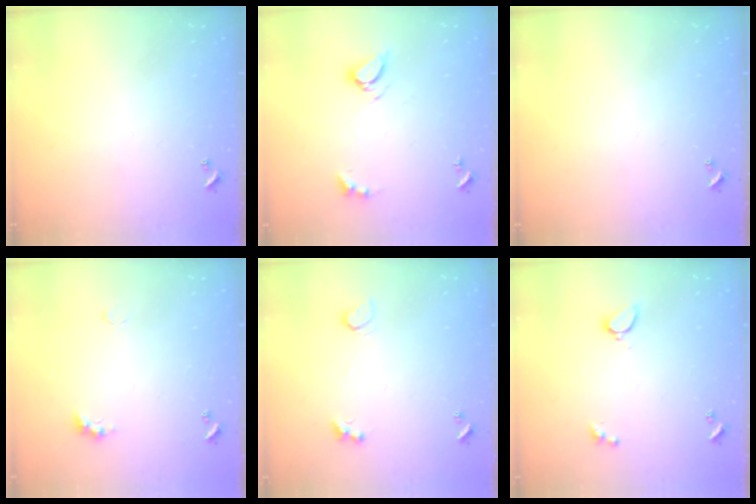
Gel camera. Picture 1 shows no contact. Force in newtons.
{"total": 7.6, "press": 7.6, "slide": 0.4}
{"total": 0.0}
{"total": 2.3, "press": 2.2, "slide": 0.7}
{"total": 3.2, "press": 2.9, "slide": 1.2}
{"total": 2.9, "press": 2.6, "slide": 1.3}